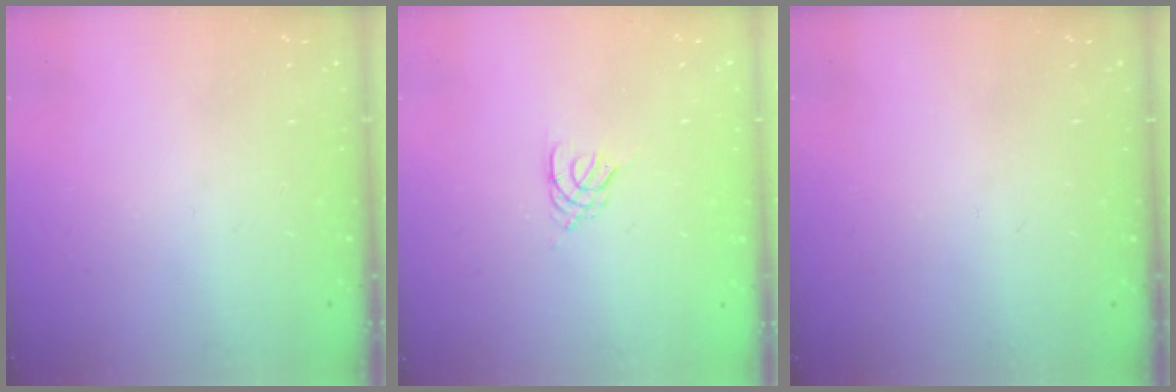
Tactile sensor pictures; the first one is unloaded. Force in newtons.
{"total": 2.6, "press": 2.5, "slide": 0.5}
{"total": 0.0}